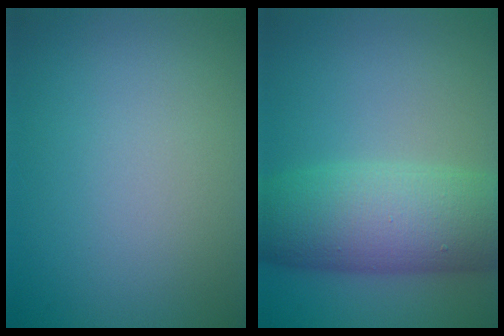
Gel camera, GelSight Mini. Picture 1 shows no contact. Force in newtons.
{"total": 9.3, "press": 9.3, "slide": 0.2}